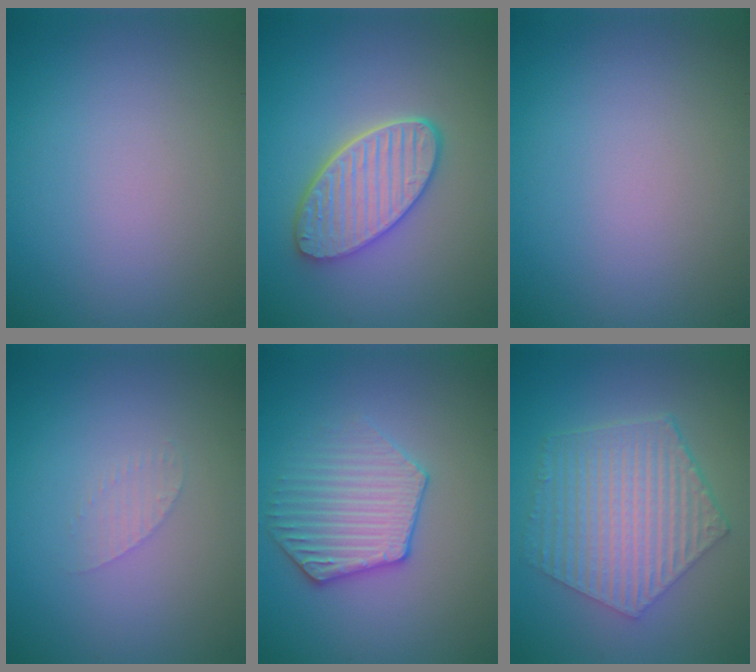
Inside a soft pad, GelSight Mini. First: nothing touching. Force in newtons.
{"total": 5.3, "press": 4.3, "slide": 3.0}
{"total": 0.0}
{"total": 1.0, "press": 1.0, "slide": 0.1}
{"total": 3.6, "press": 3.5, "slide": 0.7}
{"total": 6.6, "press": 4.9, "slide": 4.4}